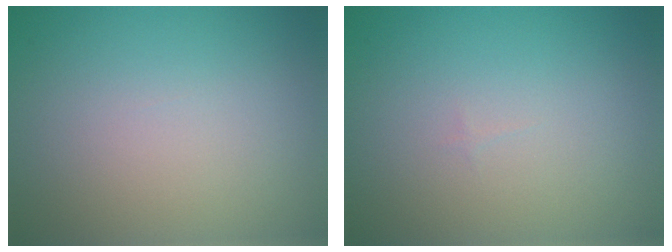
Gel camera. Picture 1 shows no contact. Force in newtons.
{"total": 0.0}